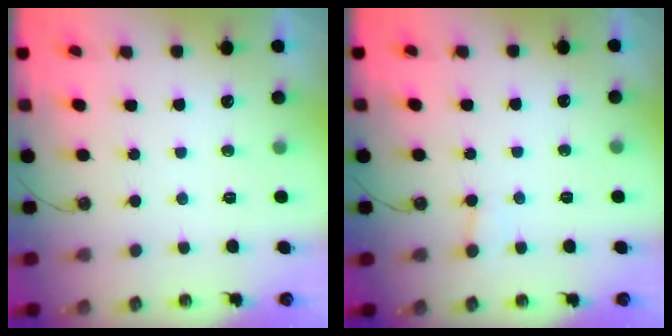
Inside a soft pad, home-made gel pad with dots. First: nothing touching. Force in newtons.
{"total": 3.8, "press": 3.8, "slide": 0.3}